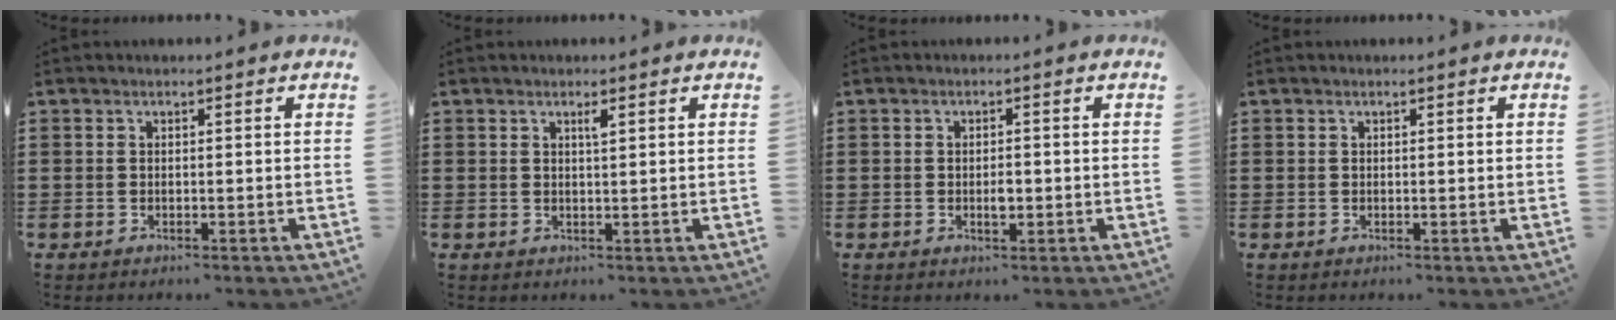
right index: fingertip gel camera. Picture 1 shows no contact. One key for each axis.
{"total": 1.2, "fx": 0.6, "fy": 0.2, "fz": 1.0, "tx": -0.013, "ty": -0.003, "tz": 0.009}
{"total": 1.9, "fx": -0.3, "fy": 0.8, "fz": 1.7, "tx": -0.031, "ty": -0.001, "tz": -0.005}
{"total": 0.0}